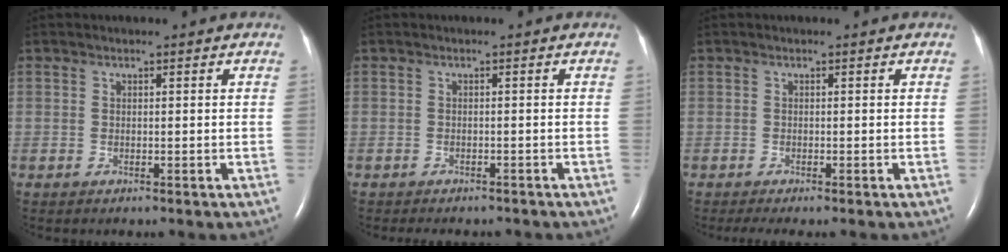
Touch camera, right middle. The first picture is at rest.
{"total": 5.5, "force": [-4.8, 1.8, 1.9], "torque": [-0.024, -0.001, -0.056]}
{"total": 2.0, "force": [-1.5, 0.0, 1.2], "torque": [-0.023, -0.007, -0.023]}